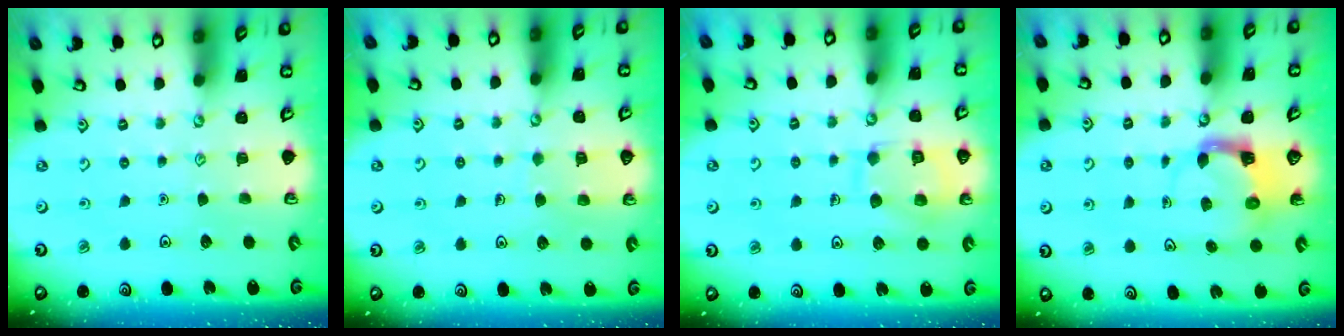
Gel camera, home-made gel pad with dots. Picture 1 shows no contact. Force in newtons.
{"total": 5.8, "press": 5.7, "slide": 0.4}
{"total": 11.5, "press": 11.5, "slide": 1.0}
{"total": 3.7, "press": 3.6, "slide": 0.5}